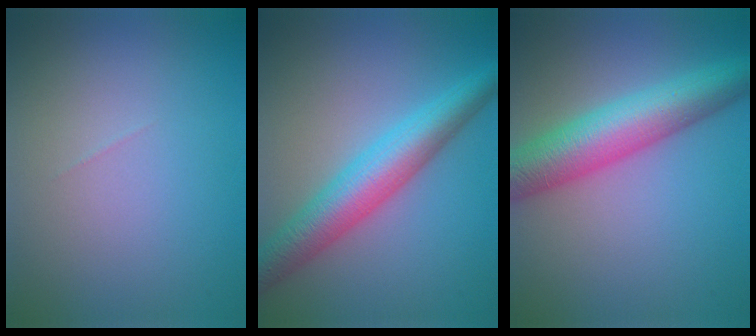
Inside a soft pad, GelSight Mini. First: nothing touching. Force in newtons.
{"total": 6.4, "press": 6.4, "slide": 0.1}
{"total": 7.9, "press": 7.9, "slide": 0.2}